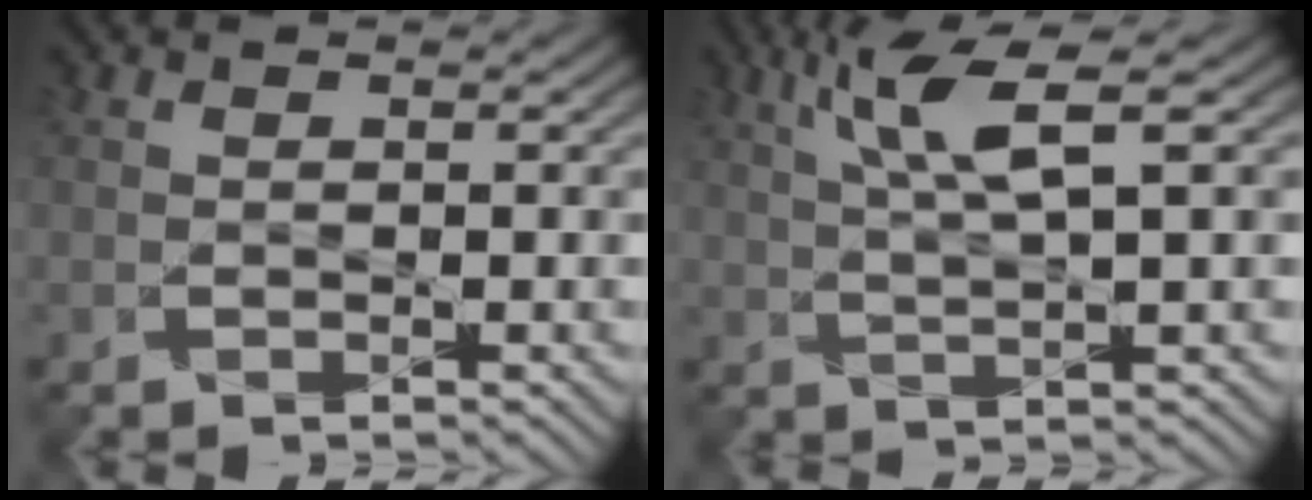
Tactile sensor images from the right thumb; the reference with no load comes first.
{"total": 5.8, "force": [2.5, 0.0, 5.2], "torque": [-0.123, 0.011, 0.055]}